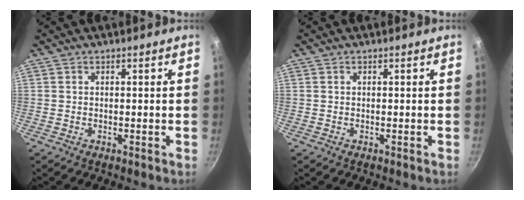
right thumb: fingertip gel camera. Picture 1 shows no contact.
{"total": 0.0}